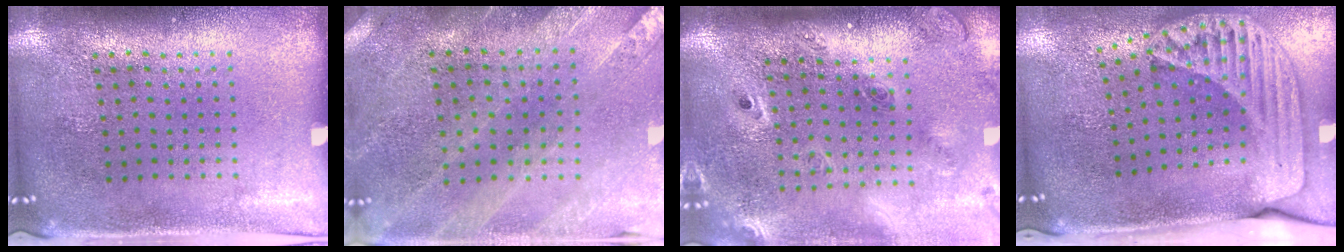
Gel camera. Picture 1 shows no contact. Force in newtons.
{"total": 0.5, "press": 0.5, "slide": 0.2}
{"total": 2.5, "press": 1.8, "slide": 1.7}
{"total": 2.2, "press": 1.7, "slide": 1.4}